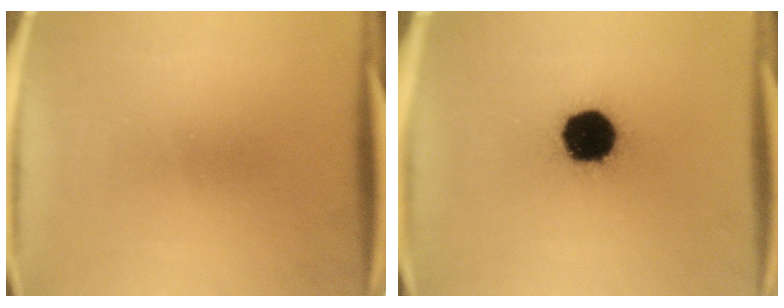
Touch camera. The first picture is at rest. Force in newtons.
{"total": 17.3}